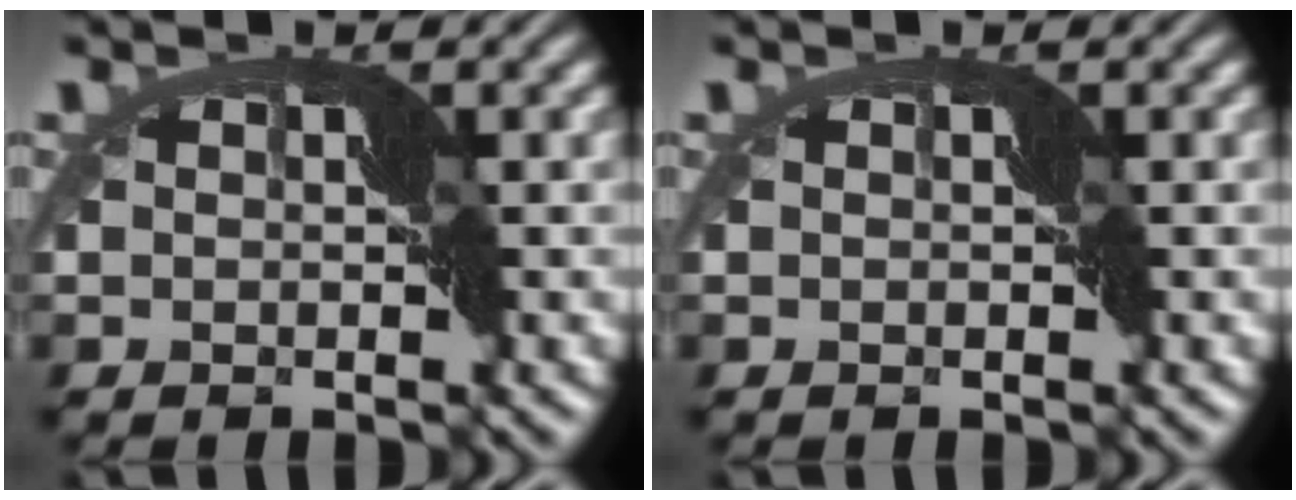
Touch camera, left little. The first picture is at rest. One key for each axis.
{"total": 0.0}